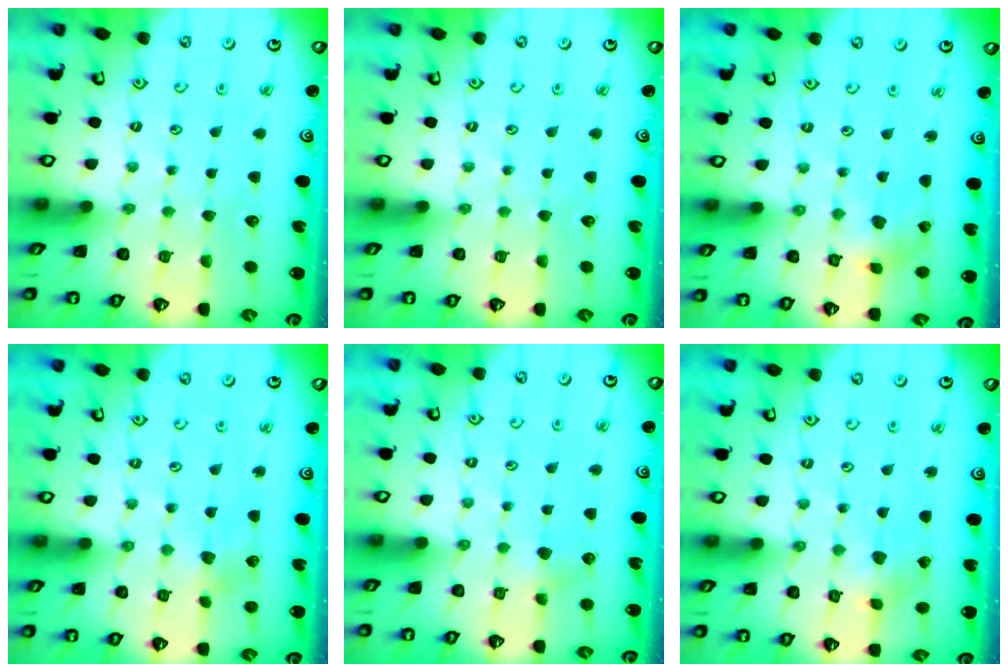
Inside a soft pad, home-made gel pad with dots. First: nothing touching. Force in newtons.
{"total": 0.0}
{"total": 1.4, "press": 1.4, "slide": 0.2}
{"total": 4.1, "press": 4.1, "slide": 0.5}
{"total": 2.6, "press": 2.6, "slide": 0.5}
{"total": 1.9, "press": 1.9, "slide": 0.1}